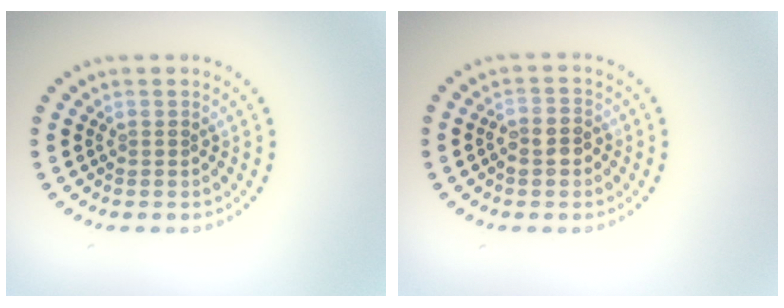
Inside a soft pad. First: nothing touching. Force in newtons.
{"total": 2.3, "press": 2.1, "slide": 0.8}